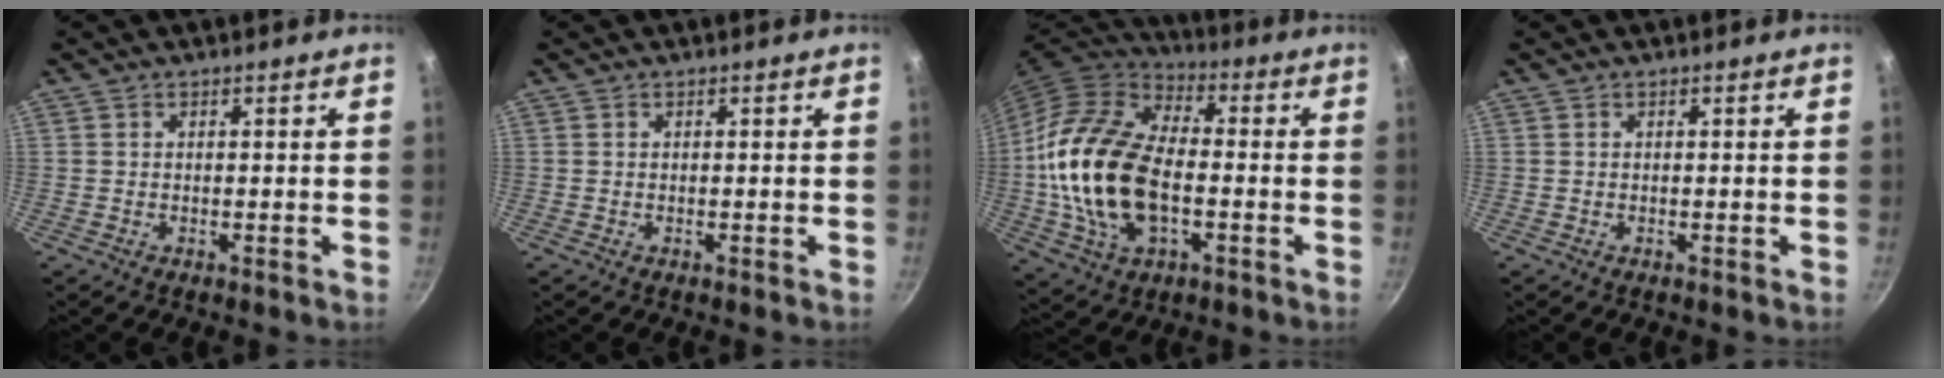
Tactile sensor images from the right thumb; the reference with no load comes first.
{"total": 0.0}
{"total": 21.7, "force": [-2.4, 13.0, 17.3], "torque": [-0.323, 0.027, -0.050]}
{"total": 0.0}